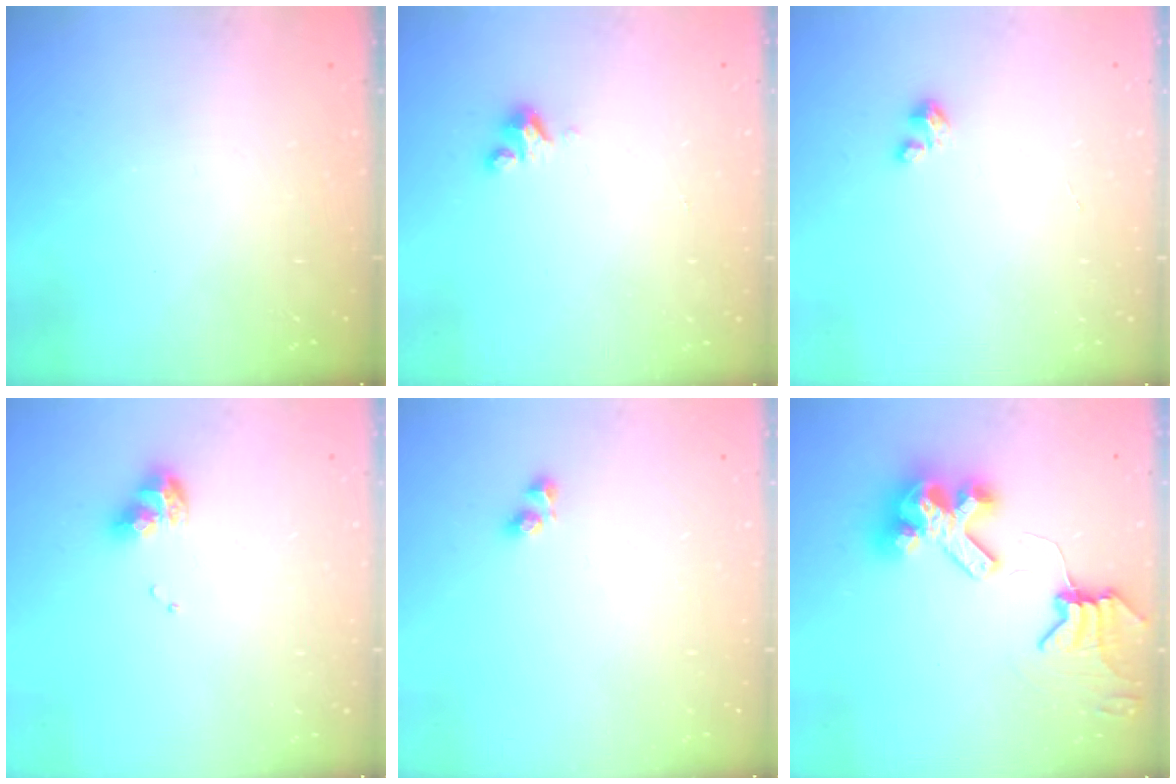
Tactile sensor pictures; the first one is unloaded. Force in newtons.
{"total": 3.6, "press": 3.6, "slide": 0.4}
{"total": 1.5, "press": 1.5, "slide": 0.1}
{"total": 10.1, "press": 10.1, "slide": 1.0}
{"total": 4.0, "press": 4.0, "slide": 0.3}
{"total": 10.6, "press": 10.5, "slide": 1.4}